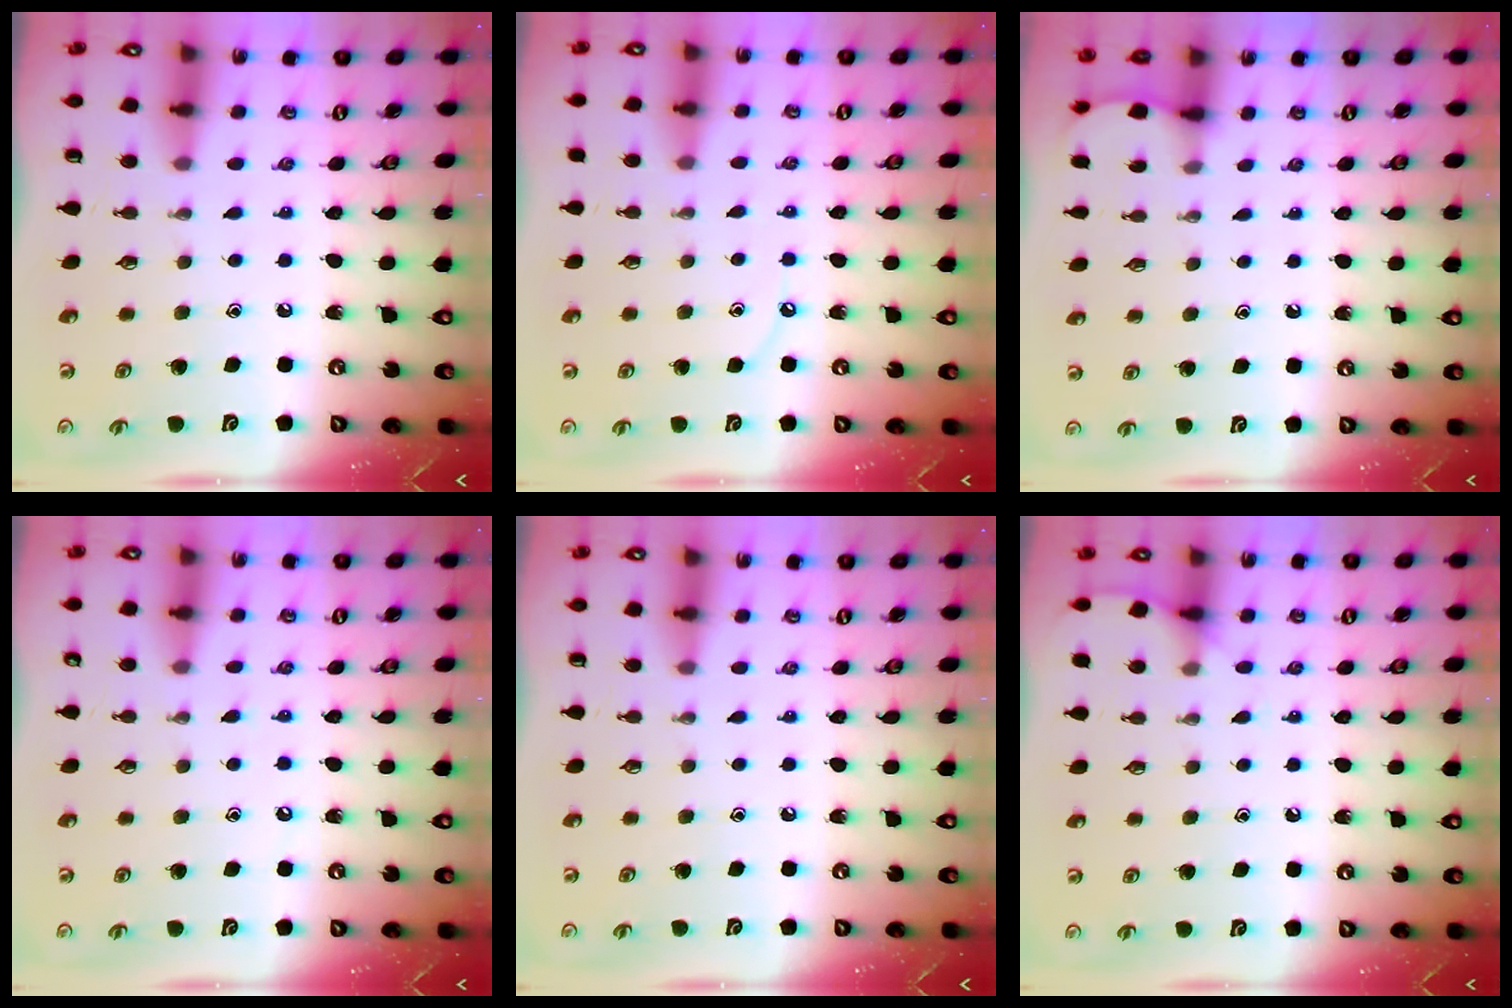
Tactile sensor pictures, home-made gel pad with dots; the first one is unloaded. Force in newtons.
{"total": 3.6, "press": 3.6, "slide": 0.5}
{"total": 2.4, "press": 2.4, "slide": 0.2}
{"total": 5.0, "press": 5.0, "slide": 0.6}
{"total": 0.0}
{"total": 5.7, "press": 5.6, "slide": 0.6}